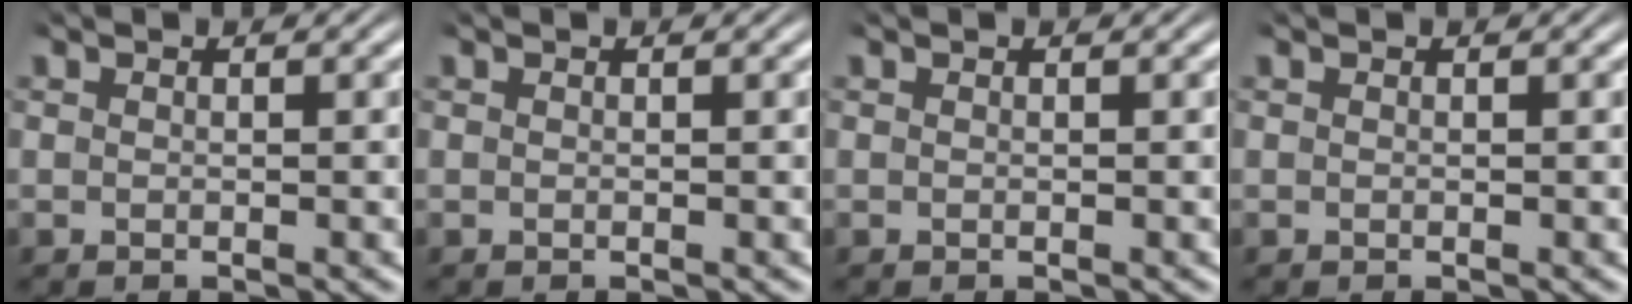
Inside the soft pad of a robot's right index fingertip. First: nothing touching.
{"total": 0.0}
{"total": 0.0}
{"total": 0.0}